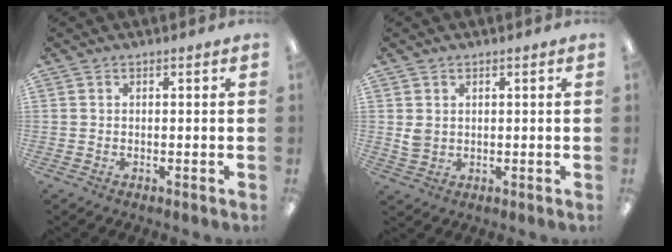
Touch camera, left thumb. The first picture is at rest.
{"total": 2.9, "force": [1.0, 2.4, 1.3], "torque": [-0.018, 0.000, 0.019]}